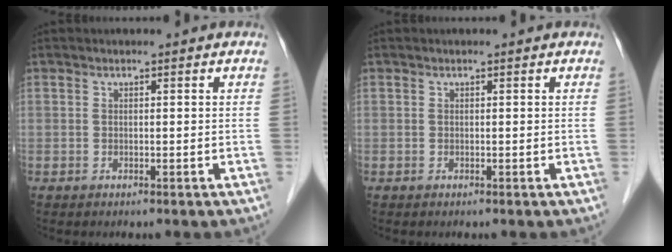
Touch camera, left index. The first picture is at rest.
{"total": 0.0}